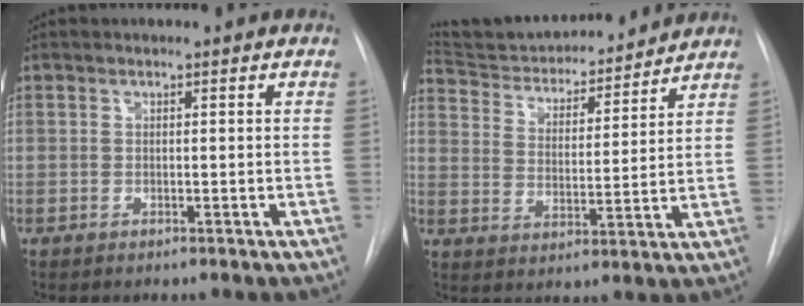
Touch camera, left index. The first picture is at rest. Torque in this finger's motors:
{"motor_torque": [-0.58, -1.39, 0.01, 0.03]}